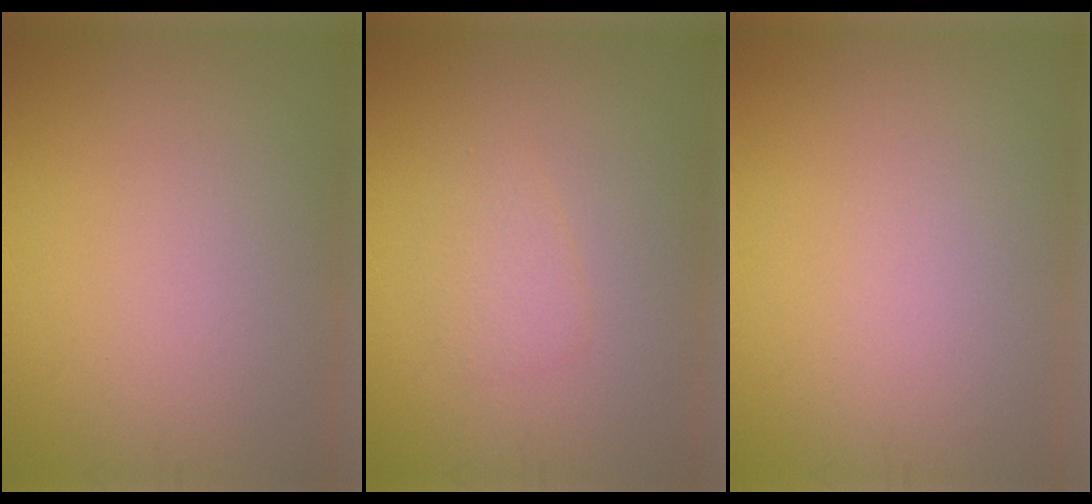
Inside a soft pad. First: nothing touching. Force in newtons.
{"total": 1.4, "press": 1.4, "slide": 0.1}
{"total": 0.0}